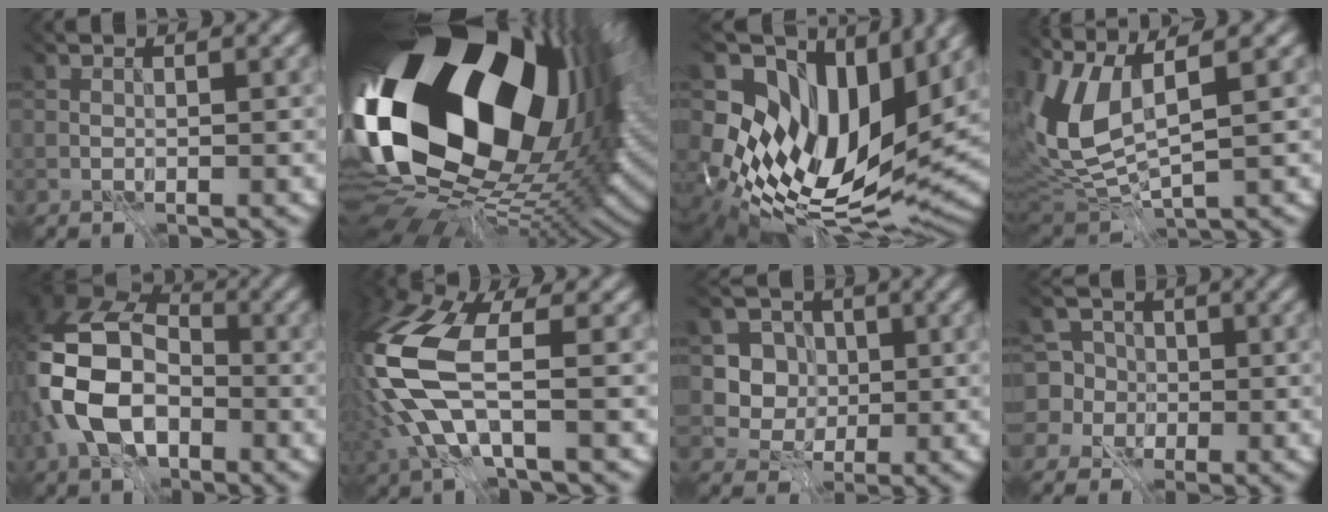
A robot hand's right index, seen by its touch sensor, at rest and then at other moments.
{"total": 20.4, "force": [2.3, 11.6, 16.6], "torque": [-0.305, -0.048, 0.064]}
{"total": 13.6, "force": [3.2, 8.2, 10.4], "torque": [-0.194, -0.014, 0.102]}
{"total": 7.7, "force": [0.3, 2.5, 7.2], "torque": [-0.190, -0.009, 0.032]}
{"total": 10.2, "force": [-4.5, 6.0, 6.9], "torque": [-0.168, -0.016, -0.076]}
{"total": 8.8, "force": [-2.6, 3.3, 7.7], "torque": [-0.217, -0.013, -0.036]}
{"total": 3.0, "force": [-0.8, 2.8, 0.8], "torque": [-0.026, -0.020, 0.006]}
{"total": 6.1, "force": [-0.8, 5.9, 1.0], "torque": [-0.043, 0.027, -0.017]}